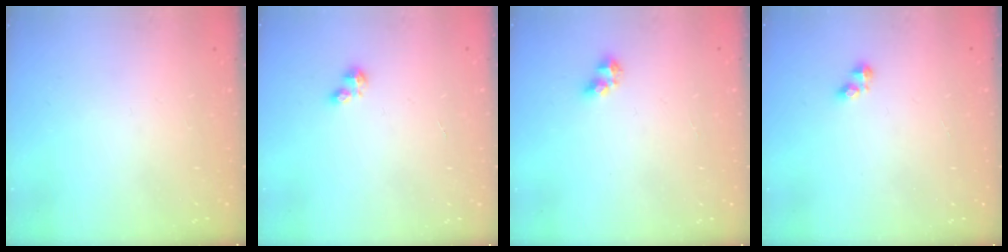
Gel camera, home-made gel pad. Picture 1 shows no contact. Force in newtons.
{"total": 1.9, "press": 1.9, "slide": 0.2}
{"total": 5.4, "press": 5.4, "slide": 0.8}
{"total": 2.4, "press": 2.4, "slide": 0.4}